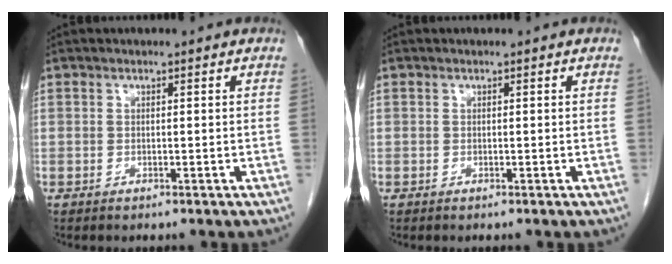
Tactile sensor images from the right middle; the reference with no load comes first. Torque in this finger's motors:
{"motor_torque": [0.00, 0.00, 0.00, -0.02]}